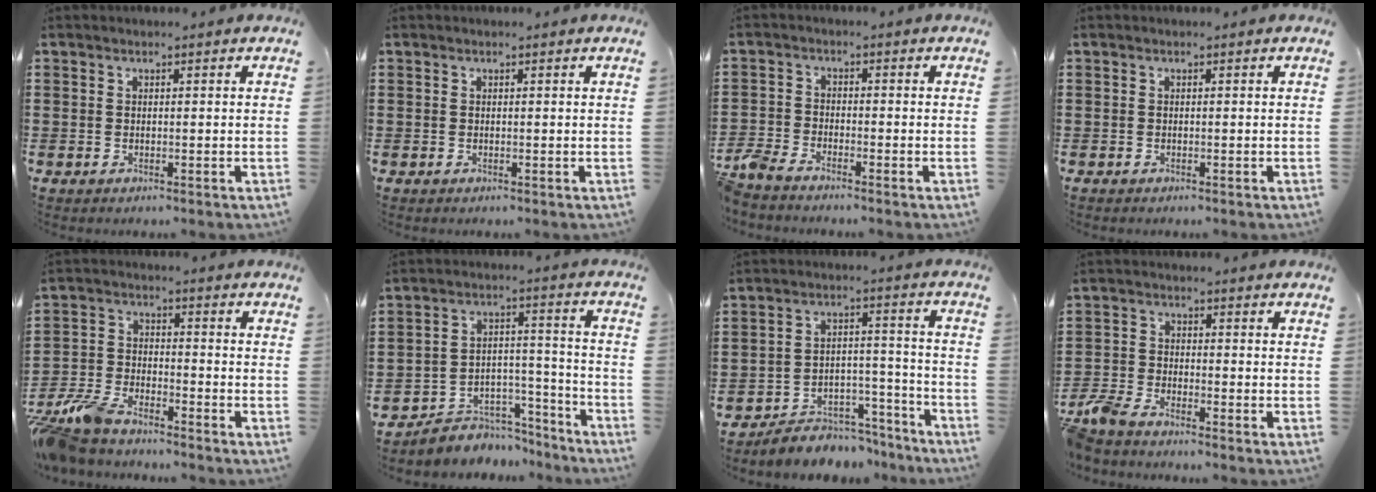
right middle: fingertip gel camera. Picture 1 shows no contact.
{"total": 0.0}
{"total": 3.5, "force": [-3.3, 0.5, 1.1], "torque": [-0.049, -0.008, -0.074]}
{"total": 0.0}
{"total": 6.9, "force": [-6.4, 1.3, 2.1], "torque": [-0.071, 0.000, -0.131]}
{"total": 5.4, "force": [-4.7, 2.5, 0.3], "torque": [-0.007, 0.017, -0.094]}
{"total": 5.7, "force": [-5.4, 1.8, 0.6], "torque": [-0.006, 0.023, -0.107]}
{"total": 4.5, "force": [-4.1, 0.8, 1.7], "torque": [-0.071, -0.013, -0.091]}